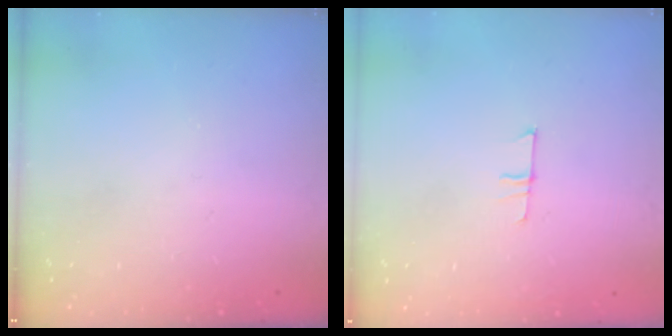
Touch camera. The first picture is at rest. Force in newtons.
{"total": 5.3, "press": 5.3, "slide": 0.4}